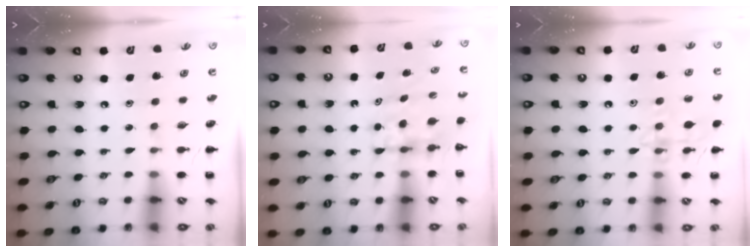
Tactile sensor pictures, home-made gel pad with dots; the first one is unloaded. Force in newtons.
{"total": 5.2, "press": 5.2, "slide": 0.3}
{"total": 13.7, "press": 13.7, "slide": 1.3}